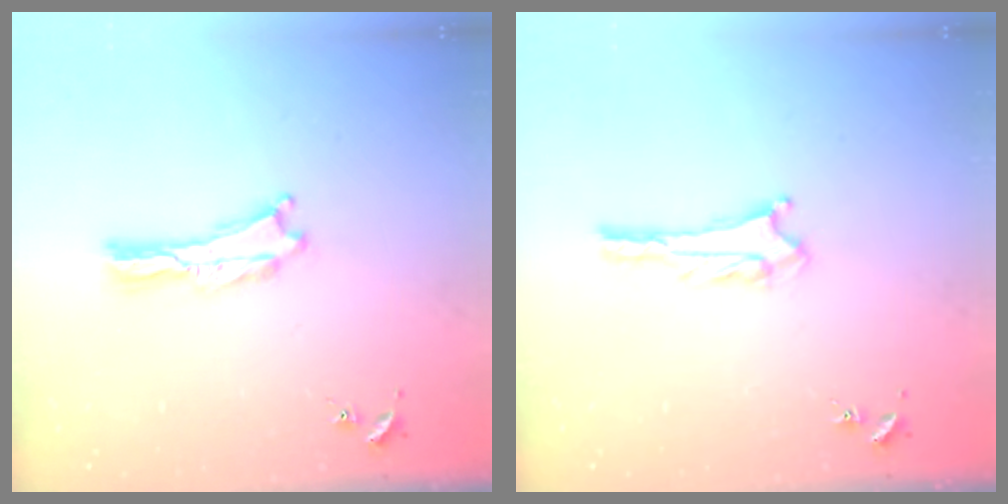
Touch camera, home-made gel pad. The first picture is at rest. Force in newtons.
{"total": 2.8, "press": 2.8, "slide": 0.2}